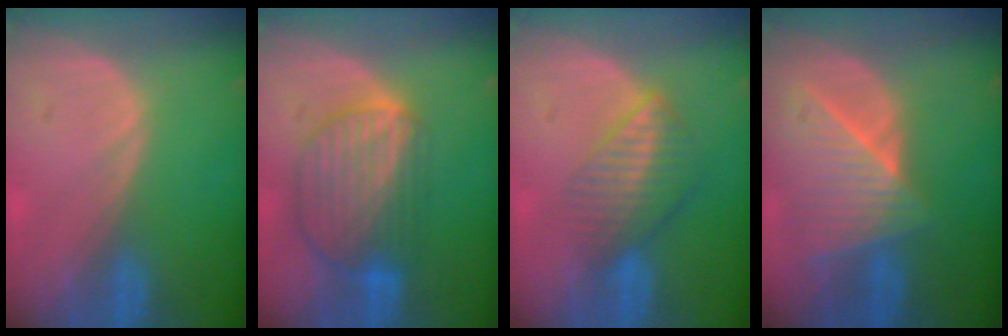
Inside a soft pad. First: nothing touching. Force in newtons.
{"total": 8.9, "press": 7.7, "slide": 4.4}
{"total": 6.7, "press": 5.7, "slide": 3.5}
{"total": 8.3, "press": 7.6, "slide": 3.5}